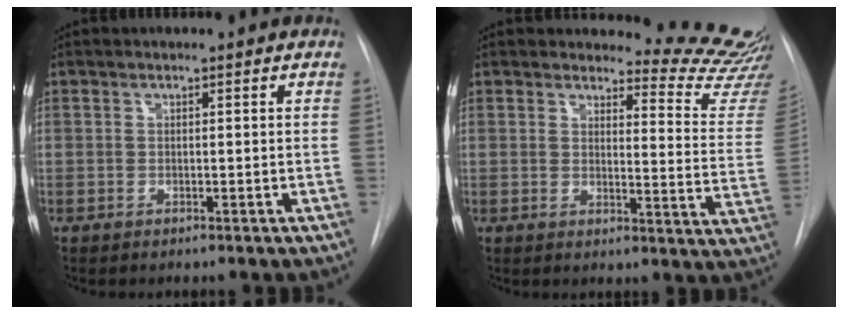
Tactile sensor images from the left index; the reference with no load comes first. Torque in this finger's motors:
{"motor_torque": [0.91, -1.22, 0.02, -0.06]}